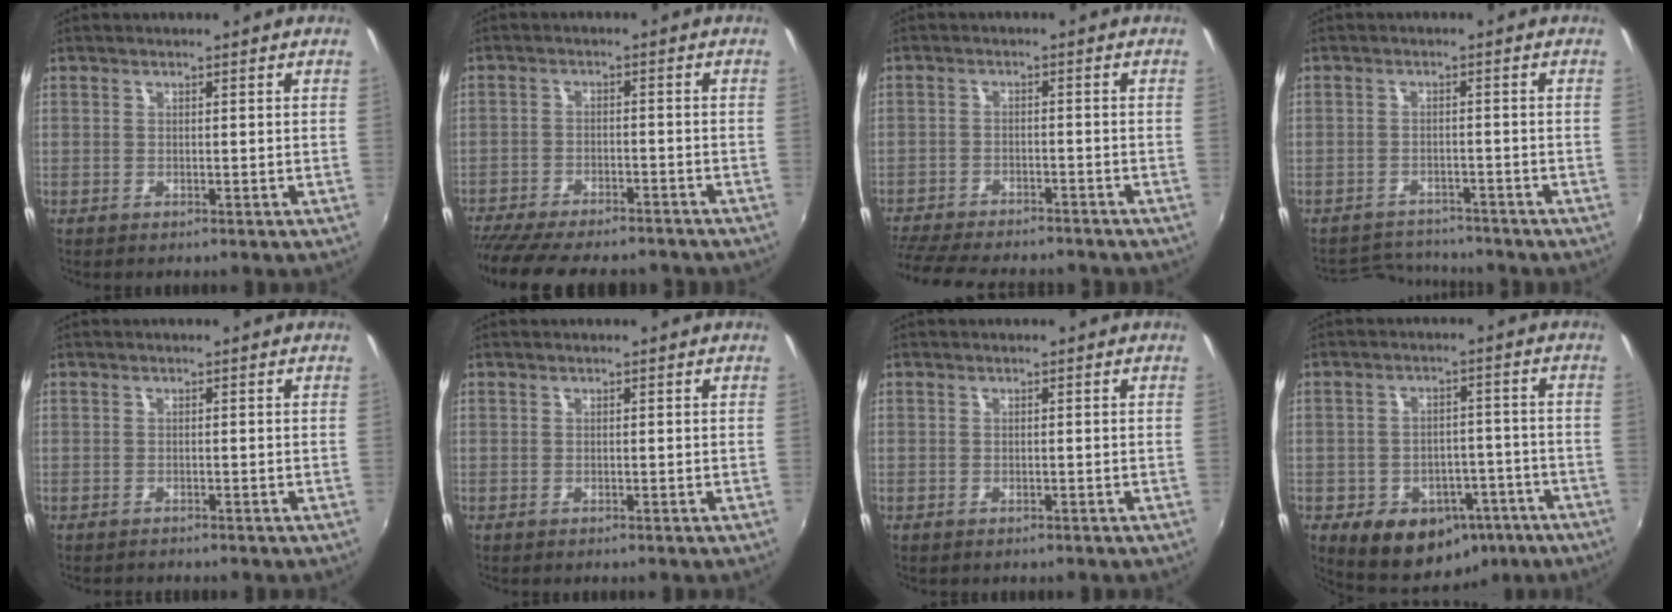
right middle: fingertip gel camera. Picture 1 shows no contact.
{"total": 17.3, "force": [-14.7, 4.7, 7.9], "torque": [-0.167, -0.035, -0.218]}
{"total": 15.5, "force": [-13.4, 4.0, 6.6], "torque": [-0.153, -0.025, -0.206]}
{"total": 6.8, "force": [-6.5, 1.6, 0.6], "torque": [-0.029, 0.009, -0.103]}
{"total": 0.8, "force": [-0.8, 0.2, -0.1], "torque": [-0.003, -0.001, -0.015]}
{"total": 0.0}
{"total": 0.0}
{"total": 14.3, "force": [-7.5, 10.1, 6.7], "torque": [-0.129, 0.023, -0.079]}